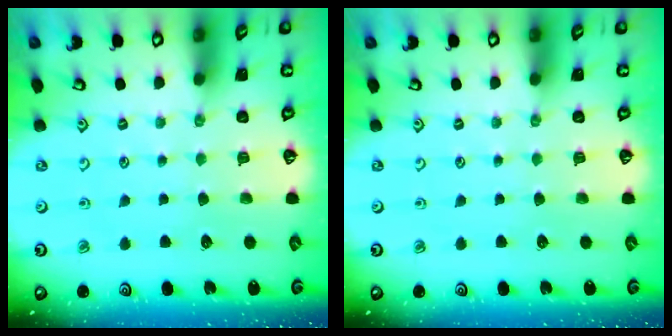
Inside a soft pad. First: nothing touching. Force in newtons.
{"total": 0.0}